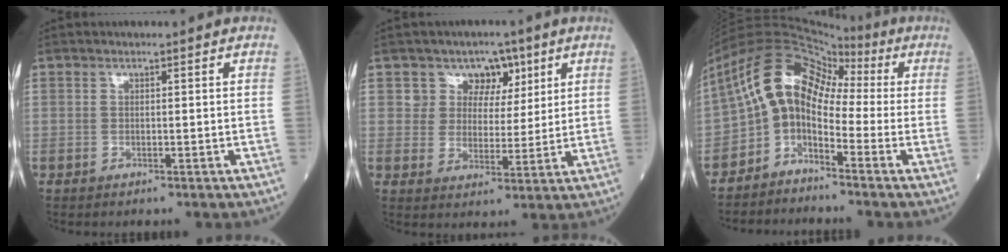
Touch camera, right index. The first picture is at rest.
{"total": 6.3, "force": [3.2, 5.3, 0.9], "torque": [0.001, 0.014, 0.050]}
{"total": 9.7, "force": [-1.3, 6.1, 7.4], "torque": [-0.131, 0.049, -0.034]}